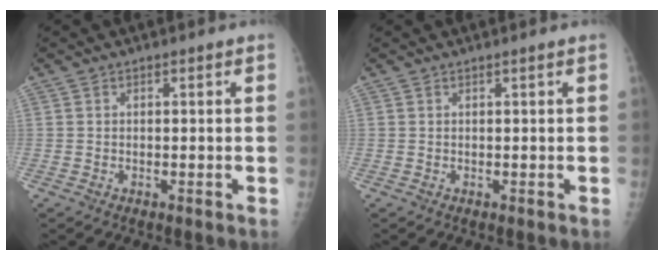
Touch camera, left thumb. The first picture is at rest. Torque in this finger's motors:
{"motor_torque": [0.01, 0.01, -0.04, -0.04, 0.00]}